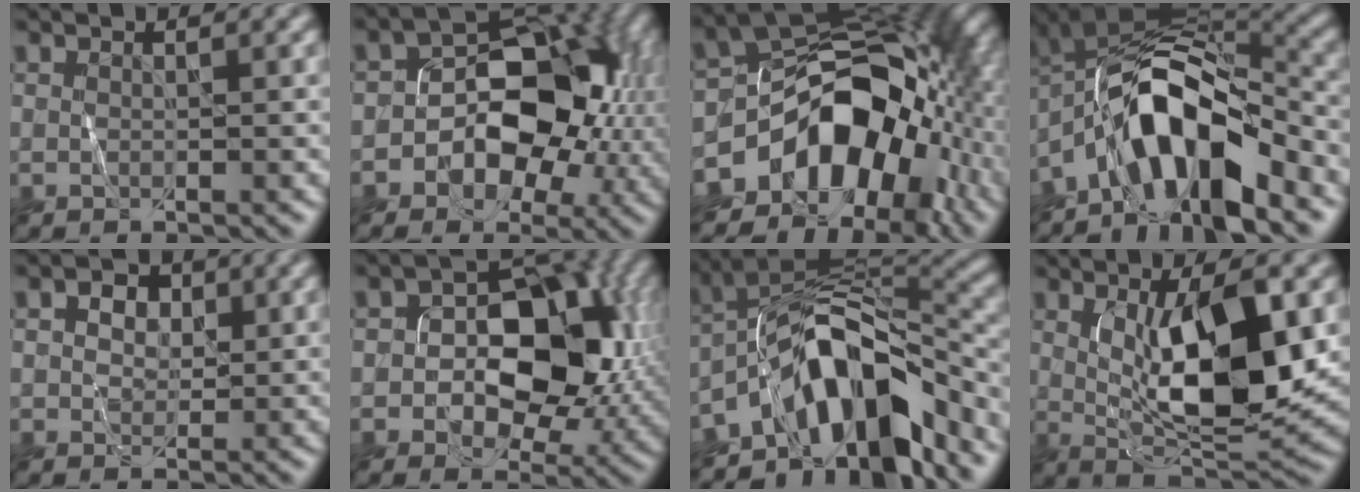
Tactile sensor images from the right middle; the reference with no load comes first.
{"total": 8.9, "force": [-1.7, 6.1, 6.3], "torque": [-0.071, 0.015, -0.031]}
{"total": 13.5, "force": [-5.3, 8.8, 8.7], "torque": [-0.110, 0.000, -0.102]}
{"total": 9.1, "force": [-4.6, 3.4, 7.1], "torque": [-0.113, 0.025, -0.089]}
{"total": 2.2, "force": [0.9, 1.8, 1.0], "torque": [-0.015, 0.009, 0.012]}
{"total": 9.8, "force": [-0.5, 6.5, 7.4], "torque": [-0.085, 0.021, -0.014]}
{"total": 11.0, "force": [-6.4, 4.8, 7.6], "torque": [-0.098, 0.023, -0.119]}
{"total": 9.5, "force": [1.1, 3.0, 8.9], "torque": [-0.143, -0.005, 0.028]}